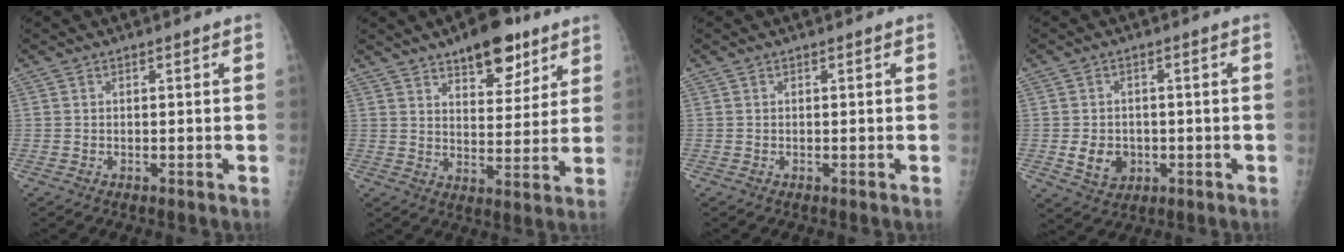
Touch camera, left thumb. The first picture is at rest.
{"total": 12.7, "force": [8.3, 5.7, 7.7], "torque": [-0.069, -0.042, 0.121]}
{"total": 0.0}
{"total": 5.6, "force": [-1.0, 4.7, 2.9], "torque": [-0.029, 0.002, -0.005]}